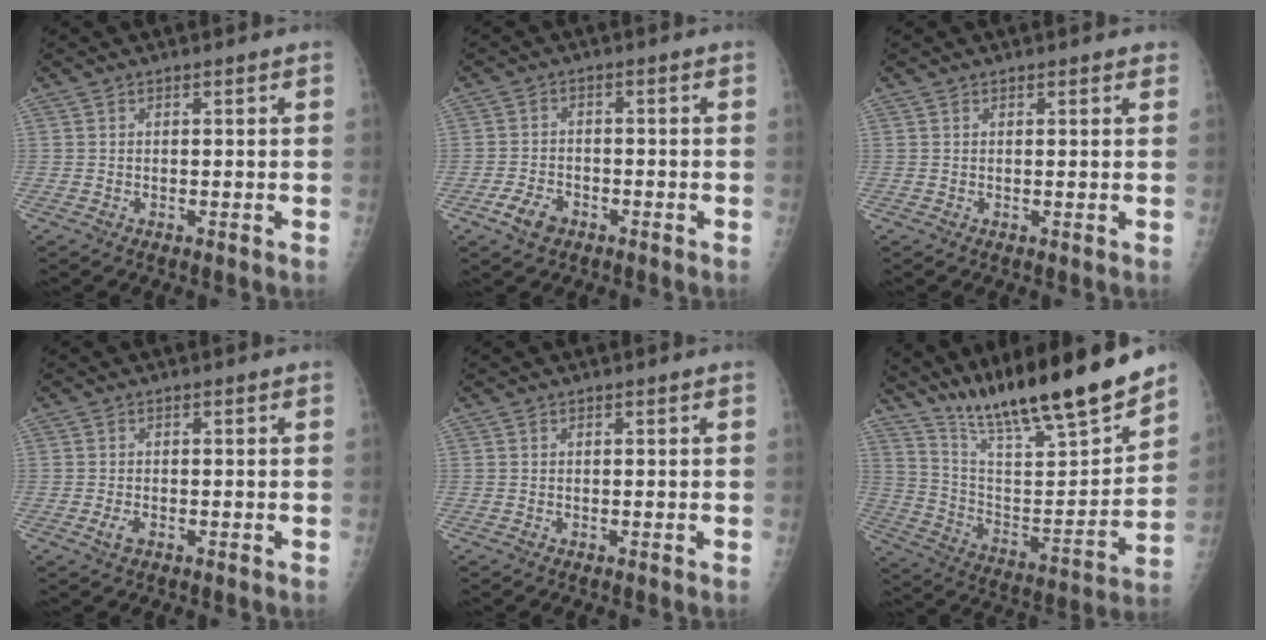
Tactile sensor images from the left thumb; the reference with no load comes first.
{"total": 4.5, "force": [-2.6, 2.8, 2.3], "torque": [-0.040, 0.012, -0.043]}
{"total": 1.4, "force": [1.1, 0.5, 0.7], "torque": [-0.005, -0.001, 0.010]}
{"total": 1.9, "force": [-0.8, 1.0, 1.3], "torque": [-0.029, -0.001, -0.015]}
{"total": 0.0}
{"total": 23.7, "force": [19.2, 3.3, 13.4], "torque": [-0.199, -0.093, 0.326]}